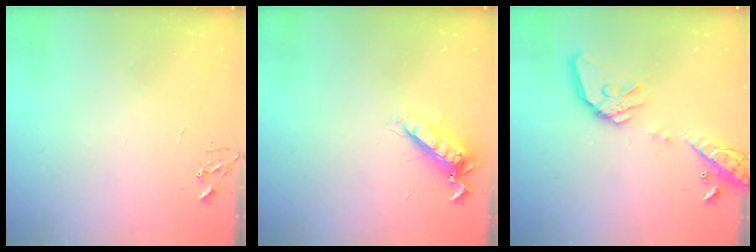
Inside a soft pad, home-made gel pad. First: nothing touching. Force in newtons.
{"total": 12.4, "press": 12.3, "slide": 1.5}
{"total": 17.0, "press": 16.8, "slide": 2.6}